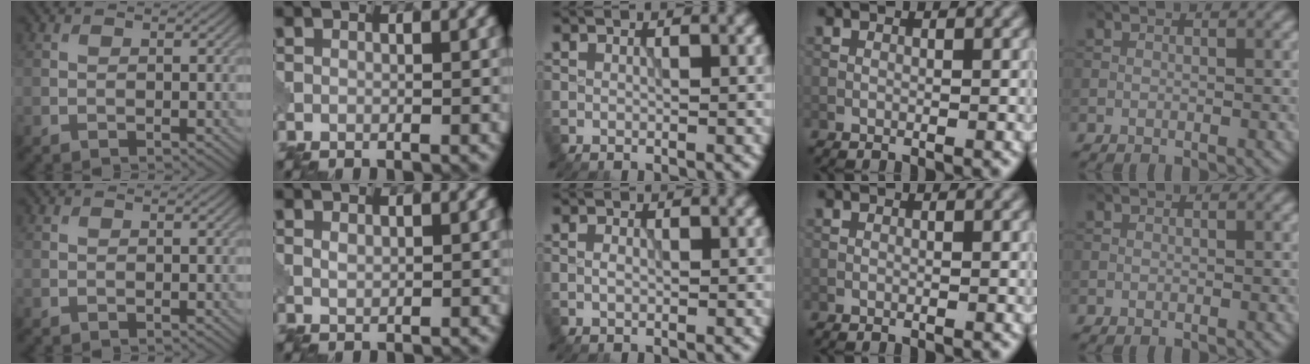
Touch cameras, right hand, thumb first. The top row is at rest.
{"index": {"total": 0.8, "force": [0.3, 0.5, 0.5], "torque": [-0.015, 0.000, 0.008]}, "middle": {"total": 0.8, "force": [-0.1, 0.5, 0.6], "torque": [-0.013, 0.001, -0.004]}}